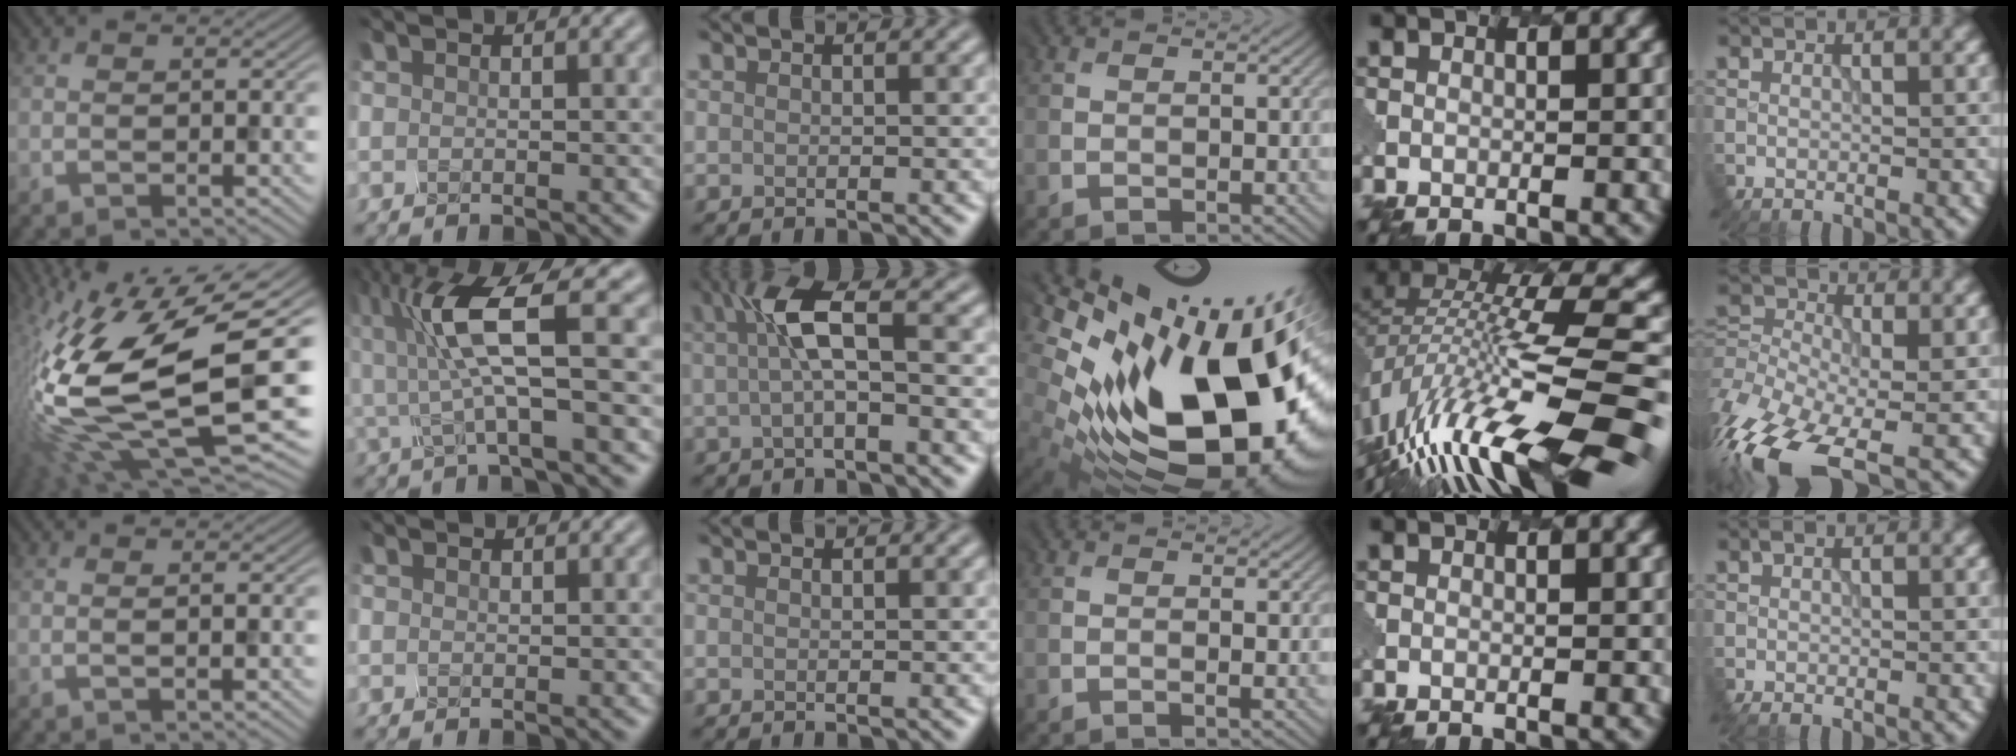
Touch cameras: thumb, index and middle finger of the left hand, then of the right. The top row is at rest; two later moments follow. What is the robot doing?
{"motion": "disassemble", "object": "battery cover"}